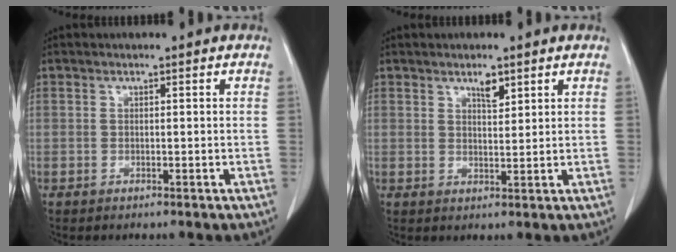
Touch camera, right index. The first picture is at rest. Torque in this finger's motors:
{"motor_torque": [0.03, 0.04, 0.04, 0.00]}